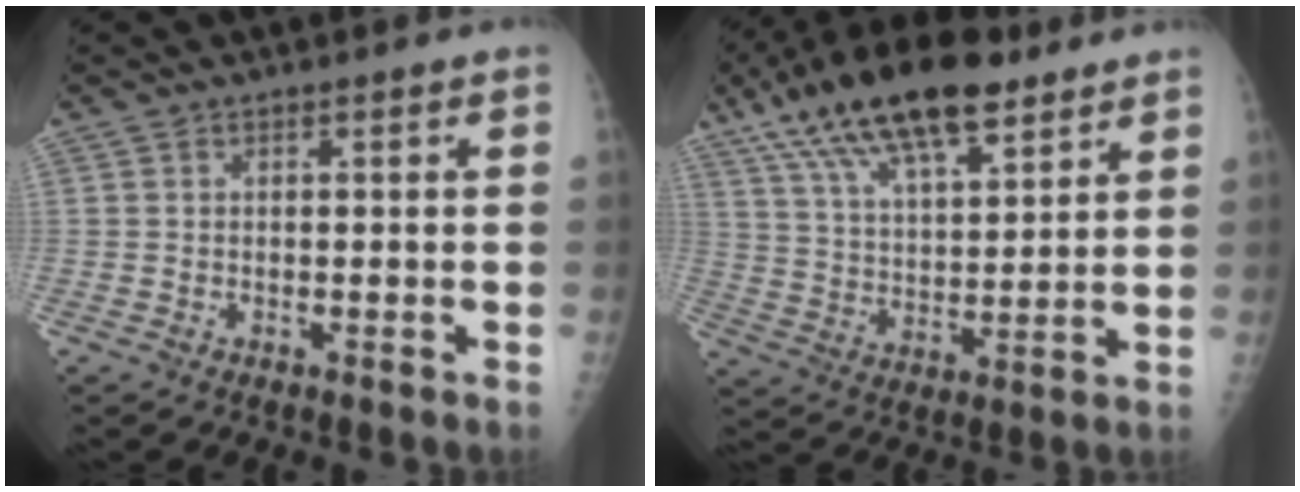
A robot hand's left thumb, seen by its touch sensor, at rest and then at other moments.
{"total": 20.9, "force": [13.1, 8.1, 14.1], "torque": [-0.227, -0.024, 0.233]}